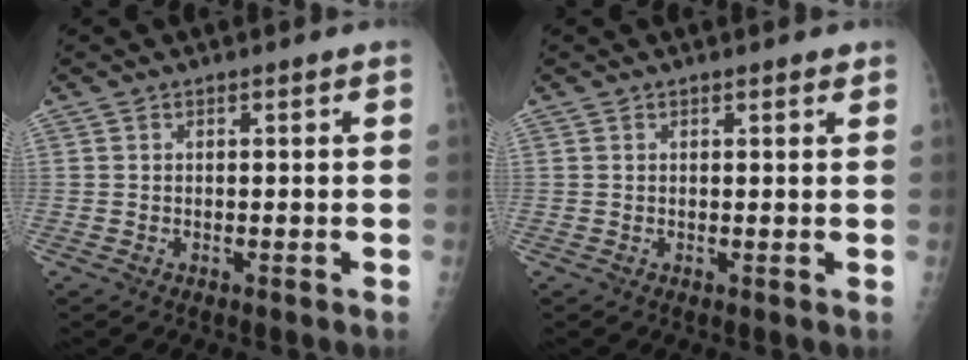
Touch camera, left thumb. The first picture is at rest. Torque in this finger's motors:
{"motor_torque": [-0.19, -0.02, -0.12, 0.00, 0.03]}